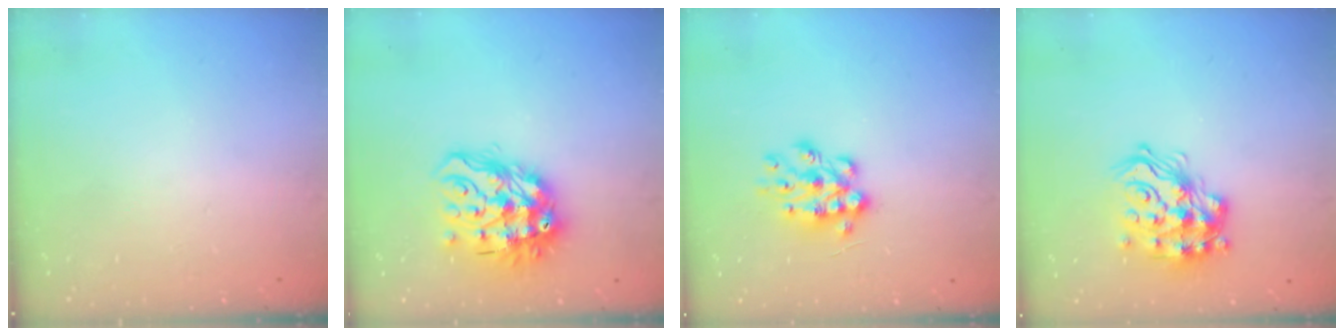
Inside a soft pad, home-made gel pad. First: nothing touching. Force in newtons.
{"total": 15.8, "press": 15.7, "slide": 1.7}
{"total": 10.9, "press": 10.9, "slide": 0.5}
{"total": 19.1, "press": 19.0, "slide": 1.1}